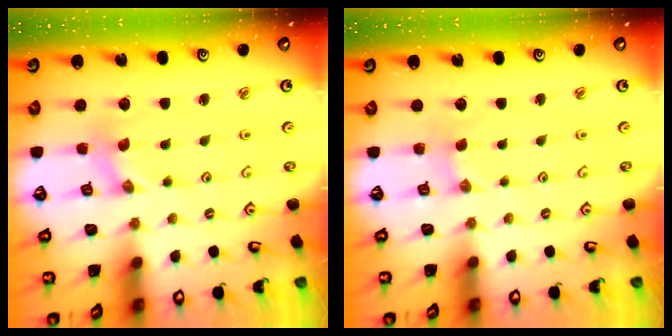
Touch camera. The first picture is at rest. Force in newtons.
{"total": 0.0}